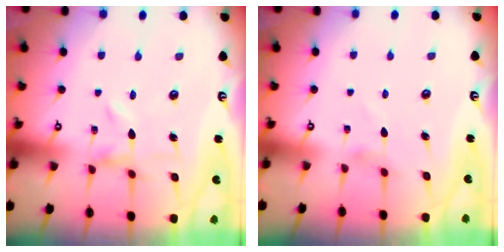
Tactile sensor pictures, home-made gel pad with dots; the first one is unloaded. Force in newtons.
{"total": 1.5, "press": 1.5, "slide": 0.4}